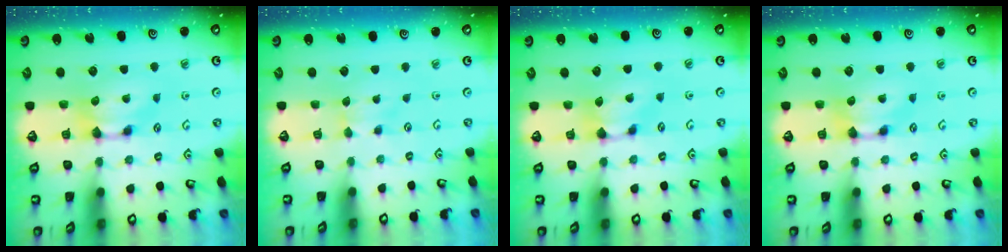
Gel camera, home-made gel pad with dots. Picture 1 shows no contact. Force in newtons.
{"total": 2.0, "press": 1.9, "slide": 0.5}
{"total": 0.9, "press": 0.7, "slide": 0.6}
{"total": 0.0}